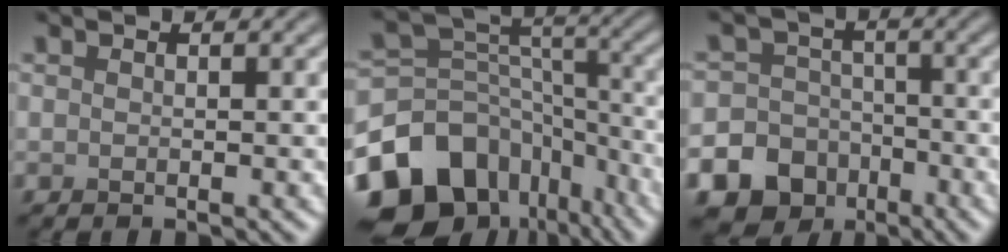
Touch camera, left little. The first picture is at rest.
{"total": 15.1, "force": [-9.5, 9.8, 6.2], "torque": [-0.152, -0.002, -0.147]}
{"total": 18.0, "force": [-9.4, 15.1, 3.1], "torque": [-0.091, -0.070, -0.170]}